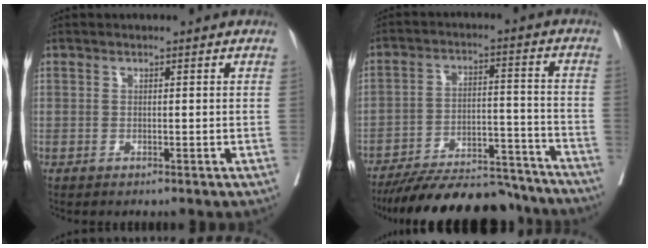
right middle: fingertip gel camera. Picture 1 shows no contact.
{"total": 19.5, "force": [-17.9, 4.7, 6.3], "torque": [-0.094, 0.013, -0.261]}